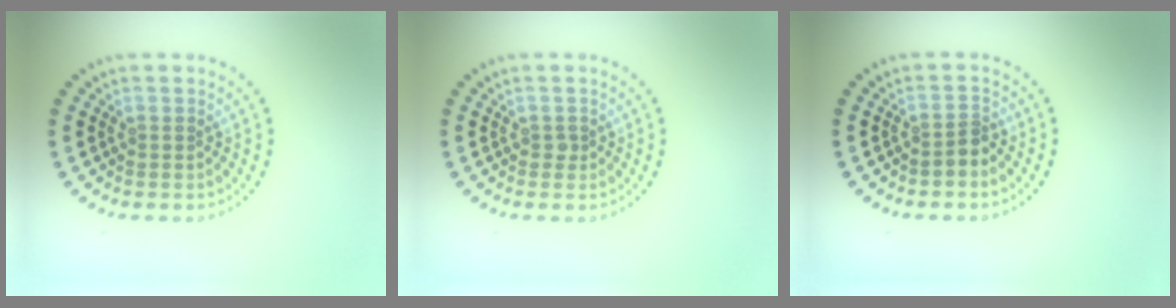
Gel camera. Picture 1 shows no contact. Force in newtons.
{"total": 0.6, "press": 0.5, "slide": 0.4}
{"total": 1.5, "press": 1.1, "slide": 1.0}